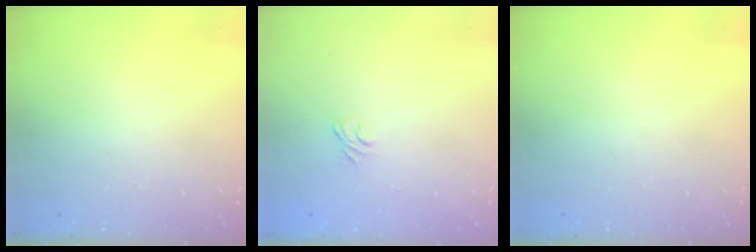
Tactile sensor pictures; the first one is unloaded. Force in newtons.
{"total": 3.1, "press": 2.8, "slide": 1.3}
{"total": 0.0}